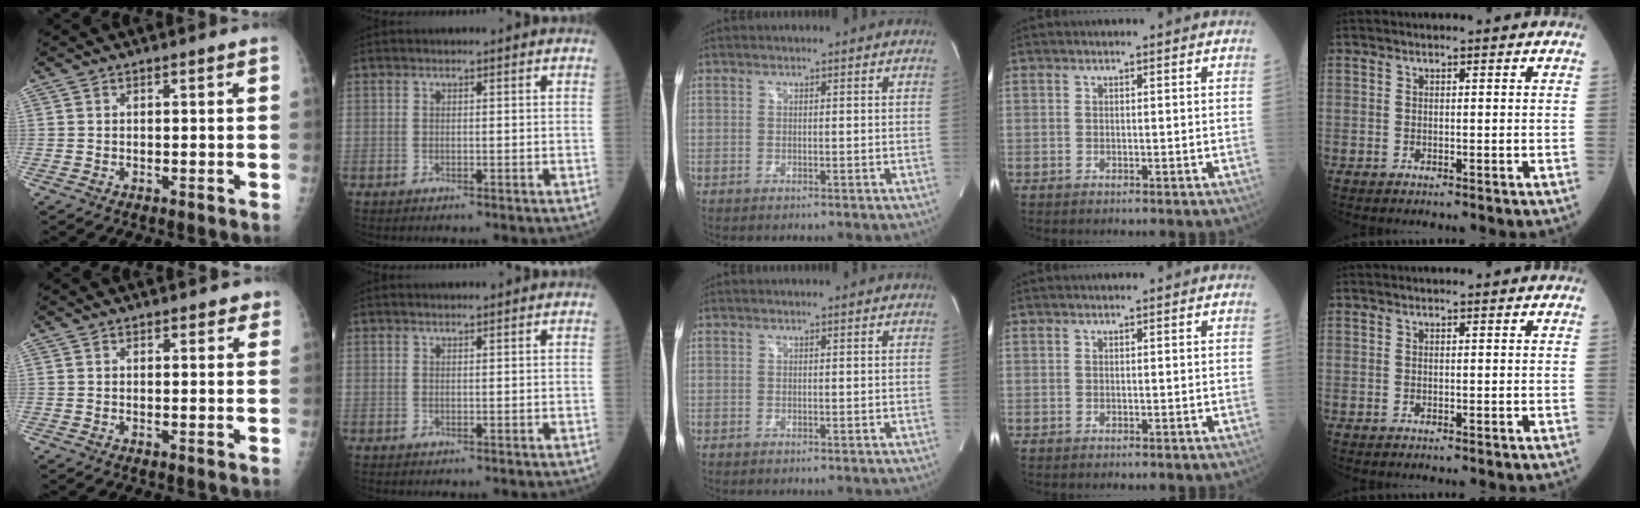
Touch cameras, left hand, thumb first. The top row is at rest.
{"thumb": {"total": 2.0, "force": [1.4, 1.2, 0.6], "torque": [0.020, -0.004, 0.009]}, "index": {"total": 0.7, "force": [0.6, 0.0, 0.3], "torque": [0.003, 0.011, 0.007]}}